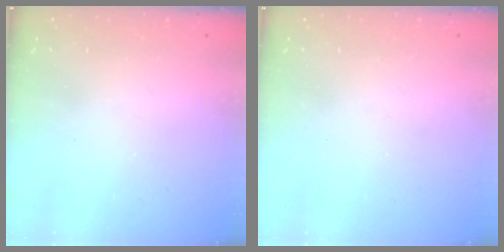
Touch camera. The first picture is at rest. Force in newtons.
{"total": 0.0}